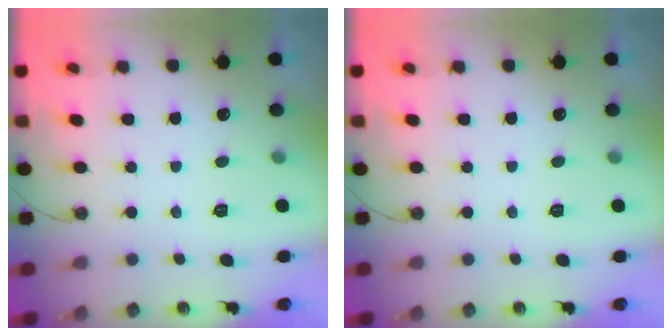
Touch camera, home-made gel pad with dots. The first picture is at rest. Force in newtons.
{"total": 0.0}